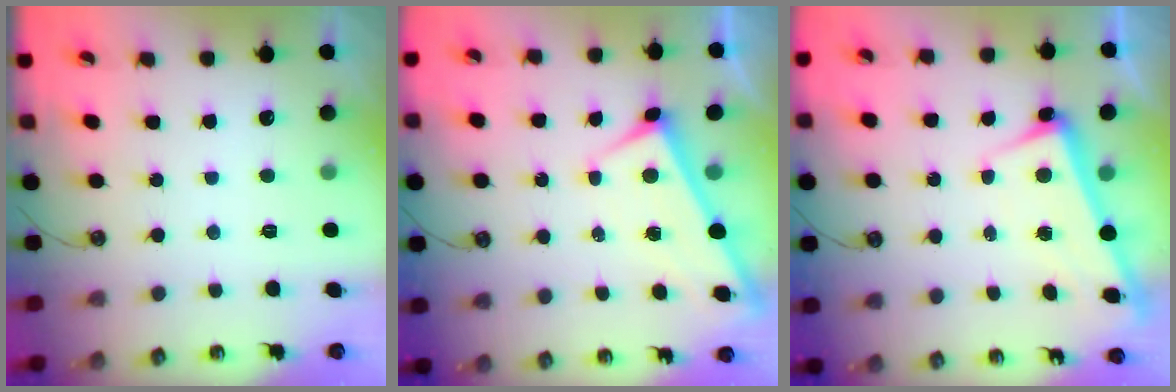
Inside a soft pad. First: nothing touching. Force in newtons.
{"total": 1.8, "press": 1.8, "slide": 0.1}
{"total": 2.6, "press": 2.6, "slide": 0.6}